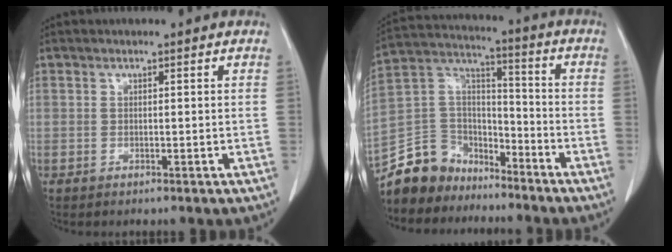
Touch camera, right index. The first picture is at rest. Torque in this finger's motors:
{"motor_torque": [-0.57, -0.21, -0.43, -0.21]}